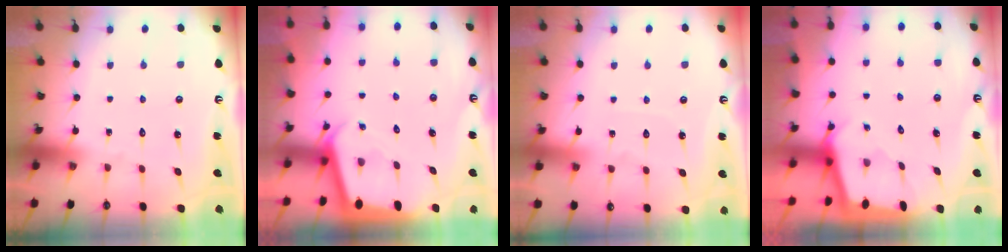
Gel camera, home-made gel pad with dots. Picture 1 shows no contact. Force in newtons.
{"total": 2.0, "press": 2.0, "slide": 0.2}
{"total": 3.7, "press": 3.6, "slide": 0.6}
{"total": 1.7, "press": 1.6, "slide": 0.2}